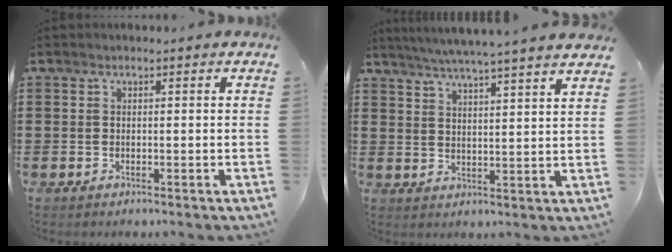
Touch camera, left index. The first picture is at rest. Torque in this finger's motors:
{"motor_torque": [2.14, 0.00, 0.32, 0.10]}